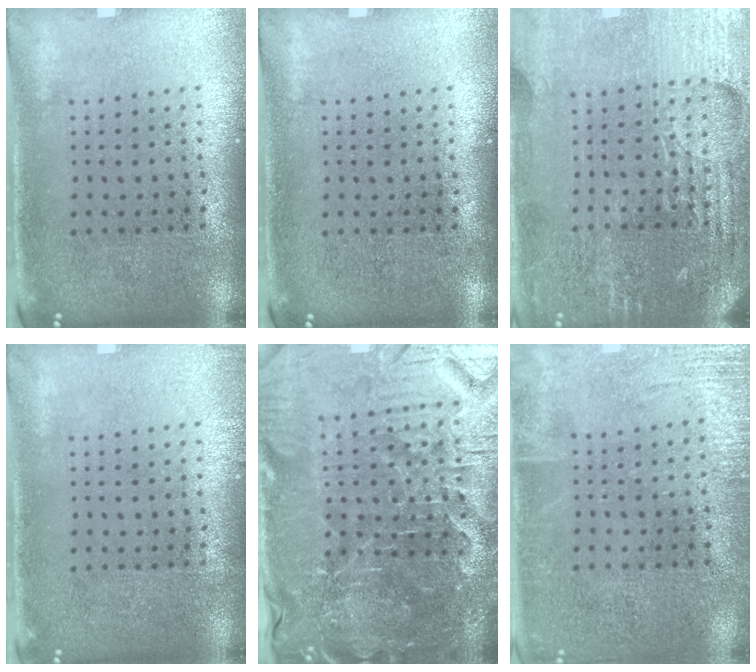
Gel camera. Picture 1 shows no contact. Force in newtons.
{"total": 0.0}
{"total": 4.9, "press": 4.6, "slide": 1.7}
{"total": 0.6, "press": 0.6, "slide": 0.1}
{"total": 5.6, "press": 5.3, "slide": 1.8}
{"total": 2.4, "press": 2.4, "slide": 0.3}